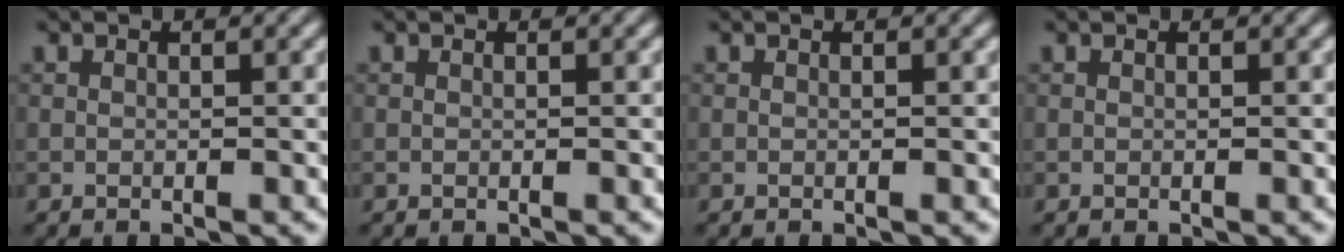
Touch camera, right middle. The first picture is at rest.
{"total": 0.0}
{"total": 0.0}
{"total": 0.0}